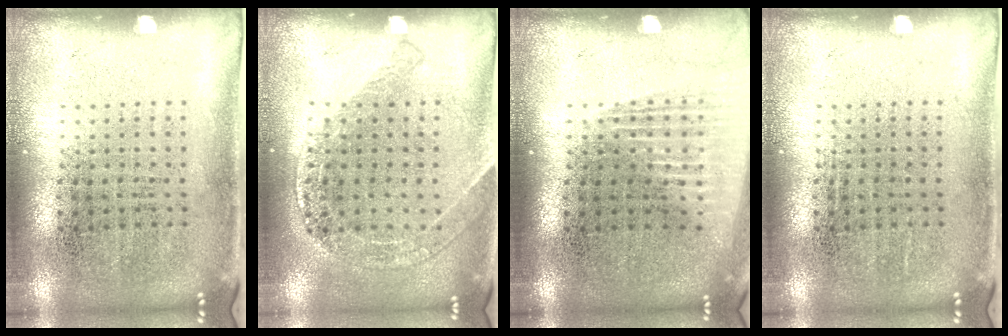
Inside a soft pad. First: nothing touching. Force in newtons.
{"total": 1.4, "press": 1.3, "slide": 0.3}
{"total": 1.5, "press": 1.3, "slide": 0.6}
{"total": 0.0}